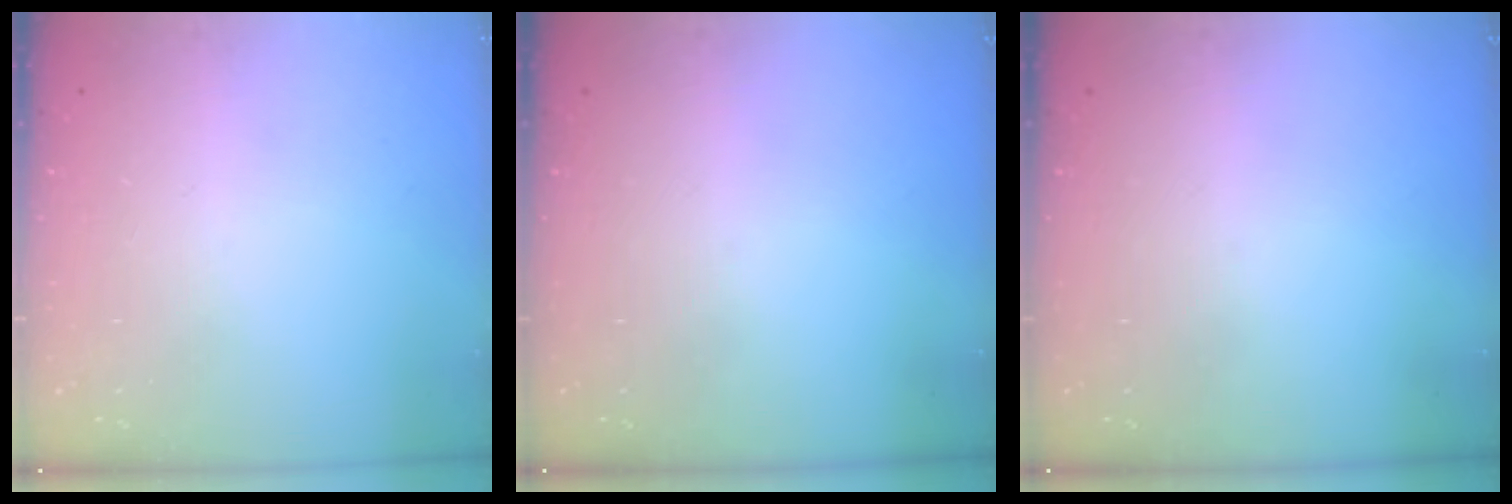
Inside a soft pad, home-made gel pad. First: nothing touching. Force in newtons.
{"total": 0.0}
{"total": 0.0}